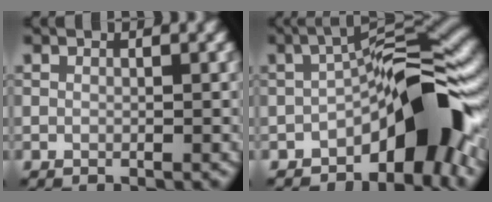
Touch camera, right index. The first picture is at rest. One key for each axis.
{"total": 10.1, "fx": -4.4, "fy": 3.9, "fz": 8.2, "tx": -0.091, "ty": 0.022, "tz": -0.086}